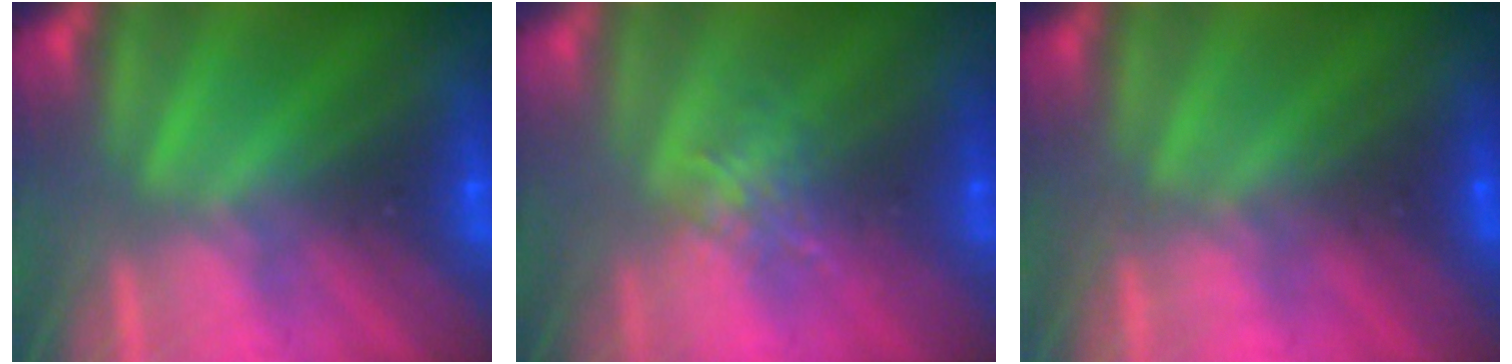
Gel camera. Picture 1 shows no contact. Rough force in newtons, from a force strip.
{"total": 1.9}
{"total": 4.9}